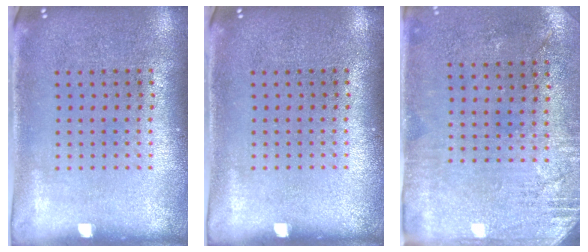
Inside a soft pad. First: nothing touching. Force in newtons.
{"total": 0.0}
{"total": 2.8, "press": 2.3, "slide": 1.6}